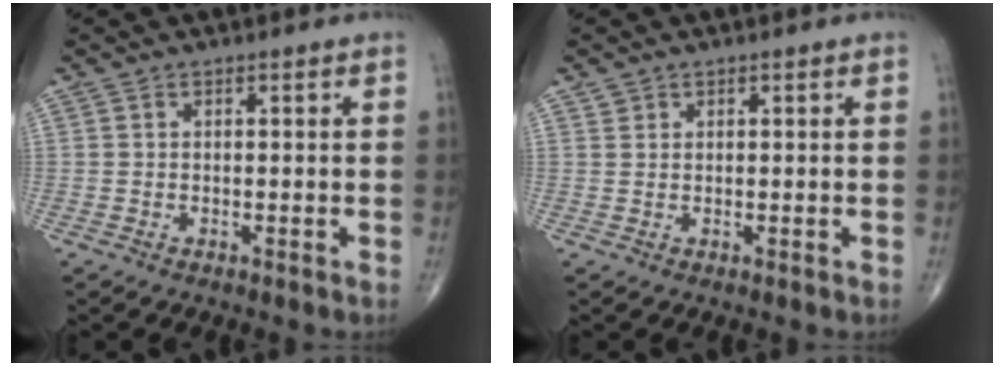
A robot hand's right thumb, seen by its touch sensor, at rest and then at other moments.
{"total": 0.9, "force": [0.5, 0.7, 0.0], "torque": [0.011, -0.002, 0.006]}